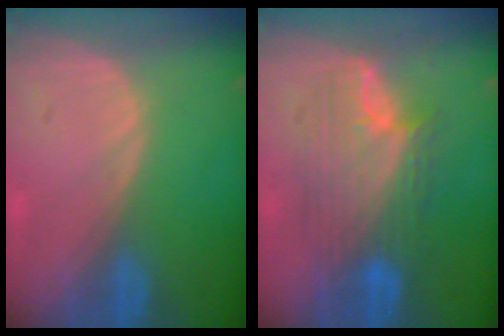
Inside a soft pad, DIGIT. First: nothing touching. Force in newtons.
{"total": 8.6, "press": 8.6, "slide": 0.3}